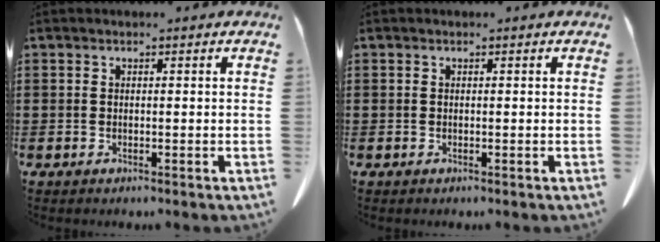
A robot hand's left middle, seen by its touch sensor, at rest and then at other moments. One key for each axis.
{"total": 0.0}